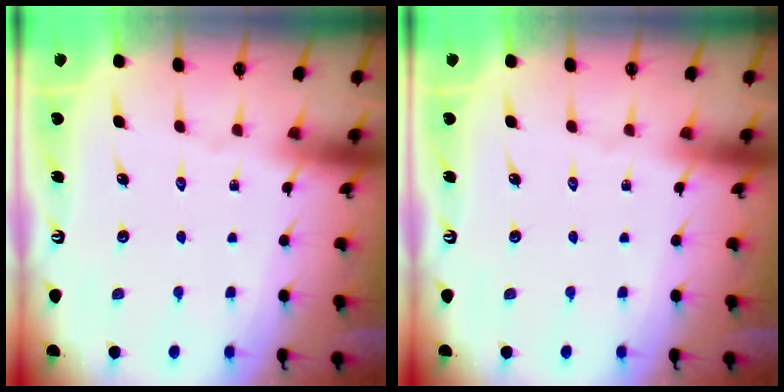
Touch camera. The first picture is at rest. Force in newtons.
{"total": 0.0}